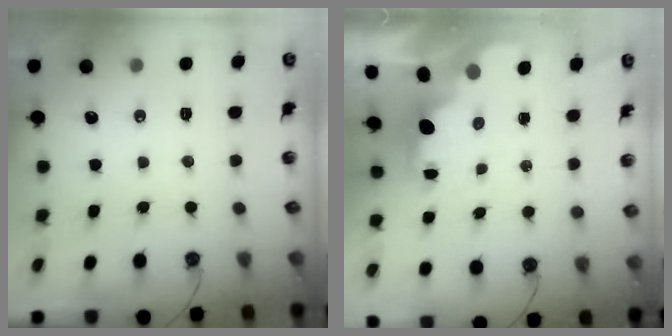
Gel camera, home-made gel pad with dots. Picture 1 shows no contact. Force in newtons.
{"total": 1.7, "press": 1.6, "slide": 0.7}